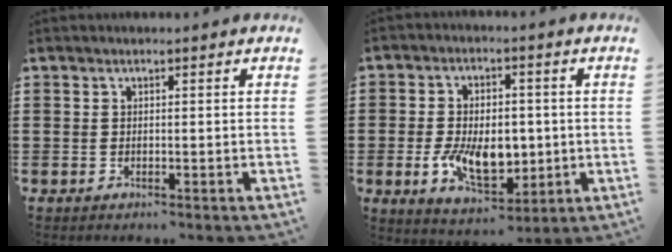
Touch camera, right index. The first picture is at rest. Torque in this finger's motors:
{"motor_torque": [2.14, 0.00, 1.05, 0.21]}